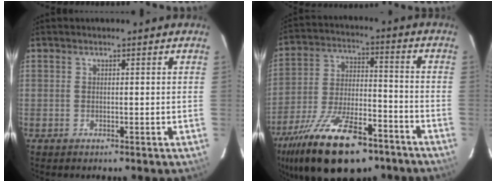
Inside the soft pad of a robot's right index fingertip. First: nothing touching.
{"total": 23.0, "force": [-15.6, 8.9, 14.3], "torque": [-0.275, -0.034, -0.246]}